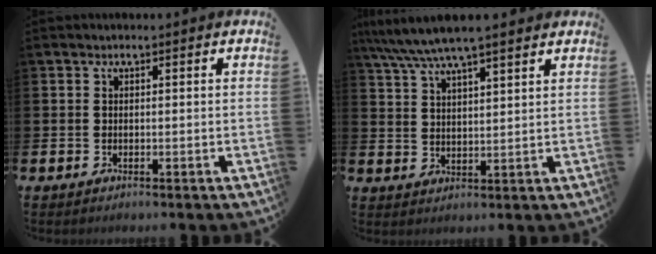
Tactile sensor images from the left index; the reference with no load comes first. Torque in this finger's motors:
{"motor_torque": [1.34, -0.80, 0.89, 0.21]}